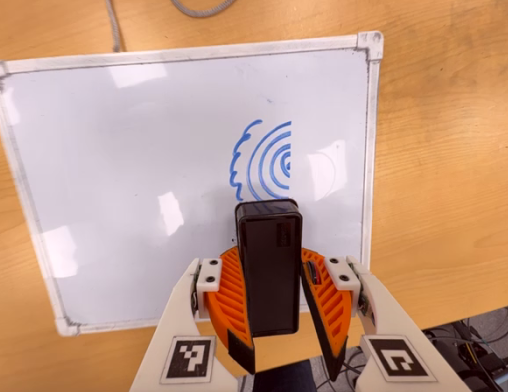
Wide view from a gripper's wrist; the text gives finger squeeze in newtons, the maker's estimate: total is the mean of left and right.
{"total": 7.7, "left": 8.6, "right": 6.7}